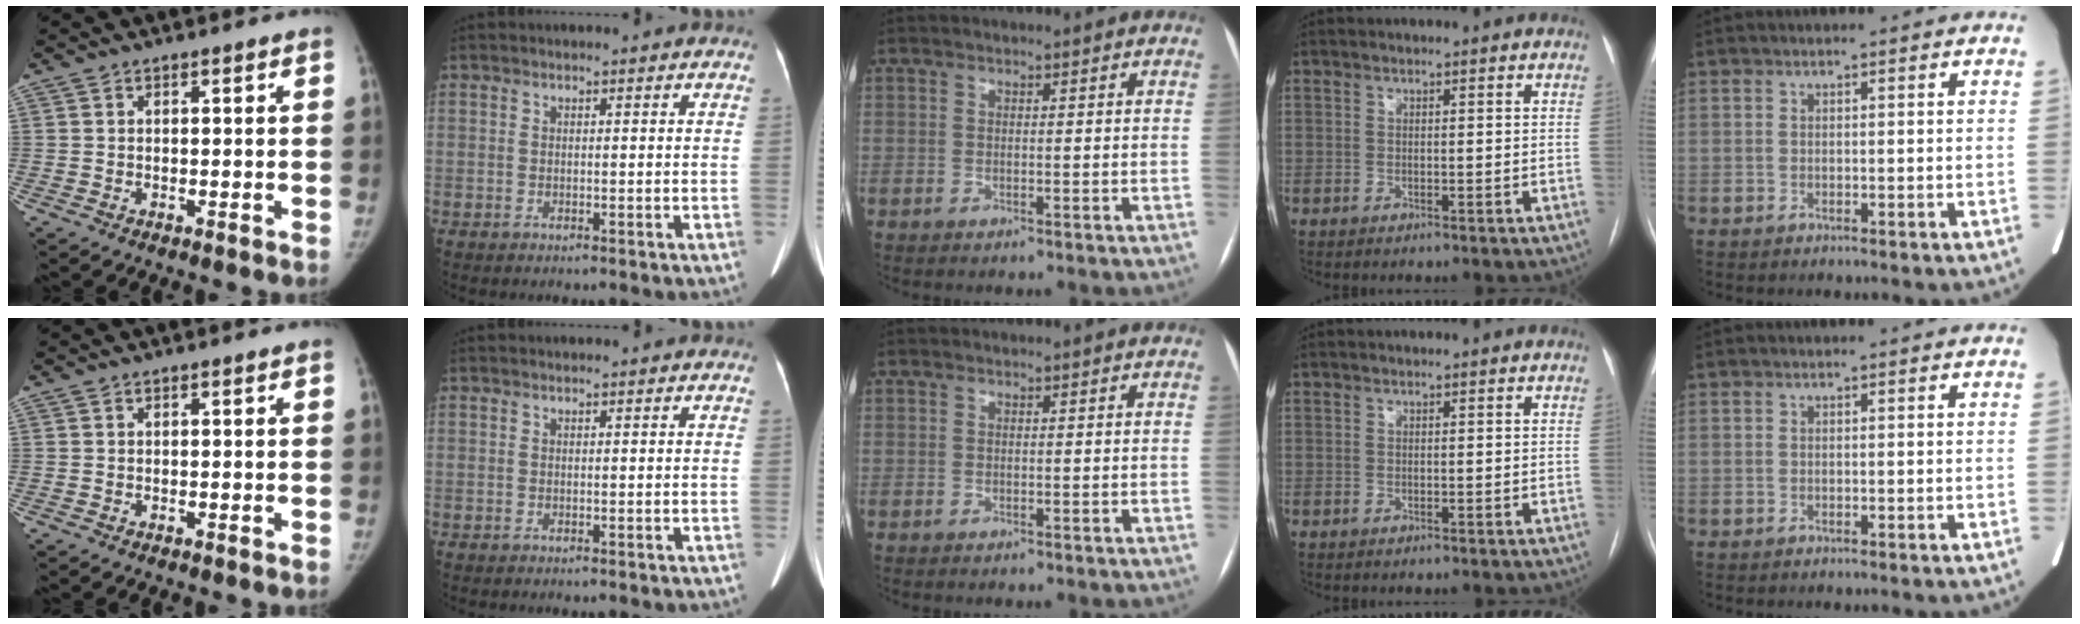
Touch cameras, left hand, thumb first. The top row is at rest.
{}